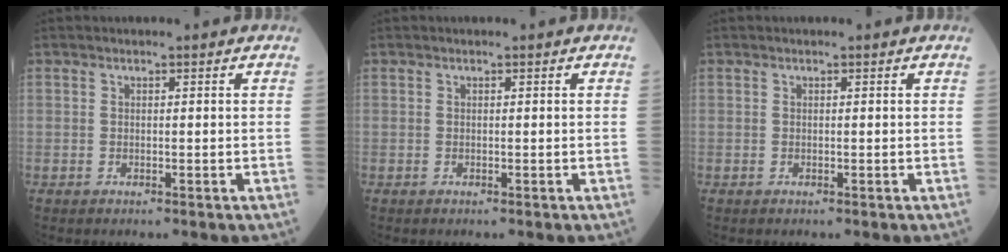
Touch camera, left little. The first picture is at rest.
{"total": 0.0}
{"total": 0.0}